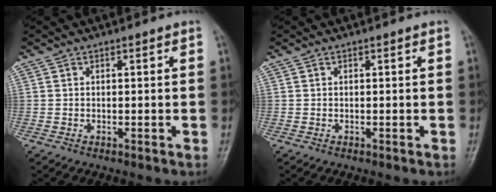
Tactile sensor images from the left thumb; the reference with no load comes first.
{"total": 0.0}